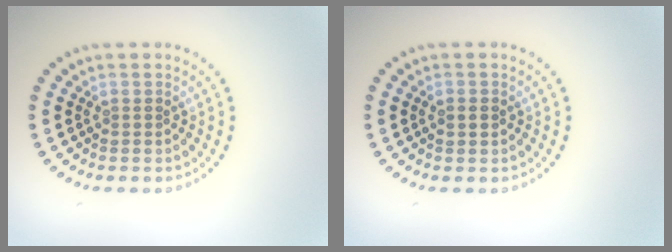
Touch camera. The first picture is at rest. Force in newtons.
{"total": 1.5, "press": 1.4, "slide": 0.2}